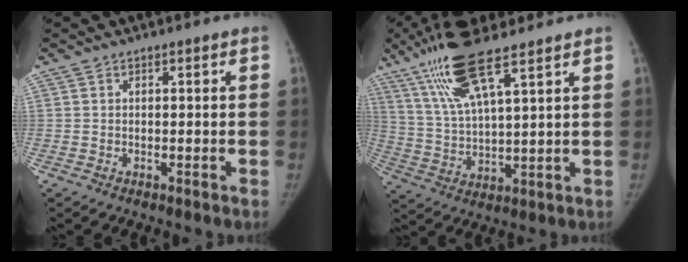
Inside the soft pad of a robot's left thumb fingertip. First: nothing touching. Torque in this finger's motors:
{"motor_torque": [0.90, -0.12, 1.54, -1.23, 0.53]}